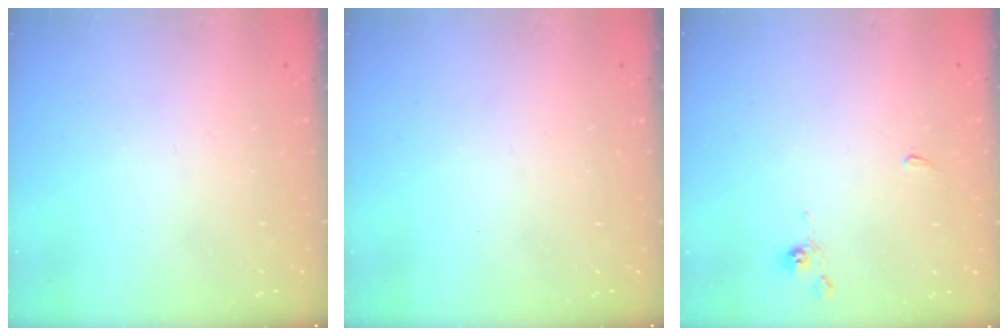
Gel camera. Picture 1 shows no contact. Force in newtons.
{"total": 0.0}
{"total": 0.7, "press": 0.5, "slide": 0.5}